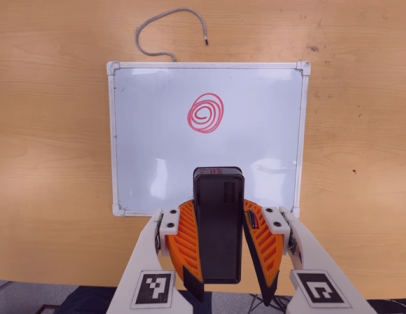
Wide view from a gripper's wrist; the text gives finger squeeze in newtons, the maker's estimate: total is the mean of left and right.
{"total": 8.8, "left": 7.5, "right": 10.0}